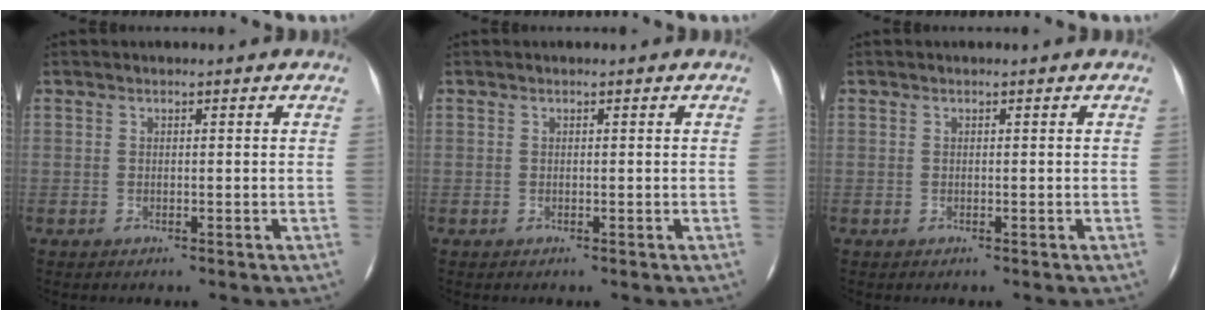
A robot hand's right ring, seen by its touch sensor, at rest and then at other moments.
{"total": 0.0}
{"total": 0.0}